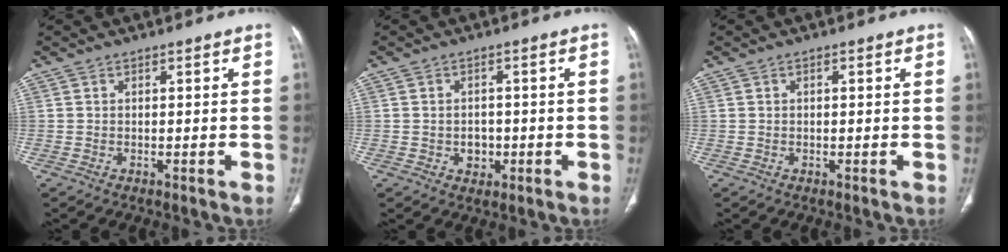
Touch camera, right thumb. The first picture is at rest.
{"total": 3.2, "force": [-0.8, 2.7, 1.6], "torque": [-0.007, 0.005, -0.006]}
{"total": 0.5, "force": [0.1, 0.2, 0.5], "torque": [-0.010, 0.002, 0.002]}